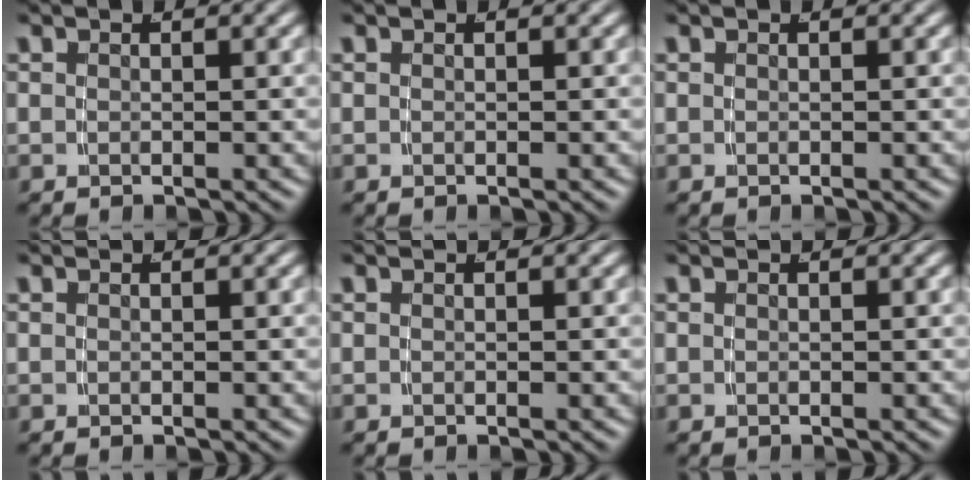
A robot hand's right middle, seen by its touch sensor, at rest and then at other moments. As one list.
[{"total": 0.0}, {"total": 0.0}, {"total": 0.0}, {"total": 0.0}, {"total": 0.0}]